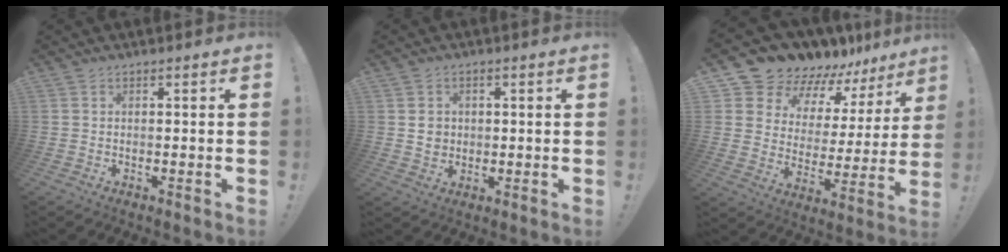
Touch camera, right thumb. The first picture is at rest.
{"total": 4.4, "force": [0.6, 4.1, 1.6], "torque": [-0.020, 0.001, 0.012]}
{"total": 13.4, "force": [12.0, 5.9, 1.3], "torque": [-0.049, -0.110, 0.230]}